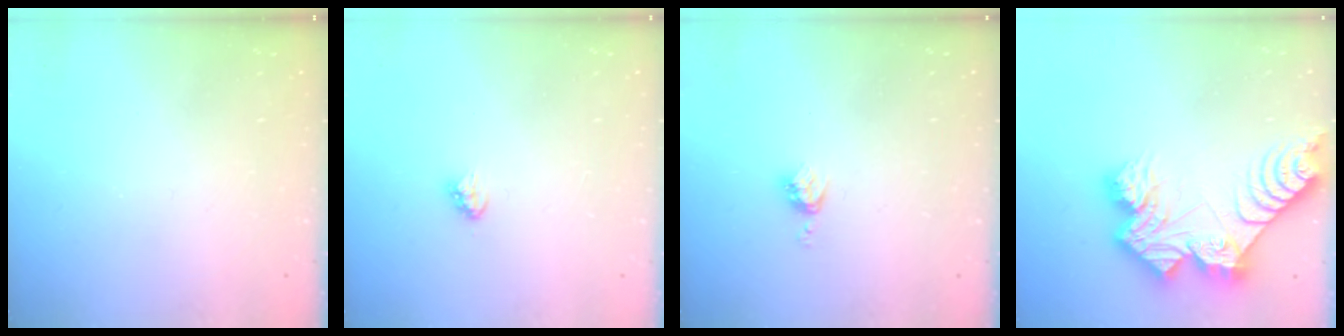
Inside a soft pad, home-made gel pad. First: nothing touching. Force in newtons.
{"total": 3.2, "press": 3.1, "slide": 0.7}
{"total": 3.4, "press": 3.4, "slide": 0.4}
{"total": 16.9, "press": 16.8, "slide": 1.8}